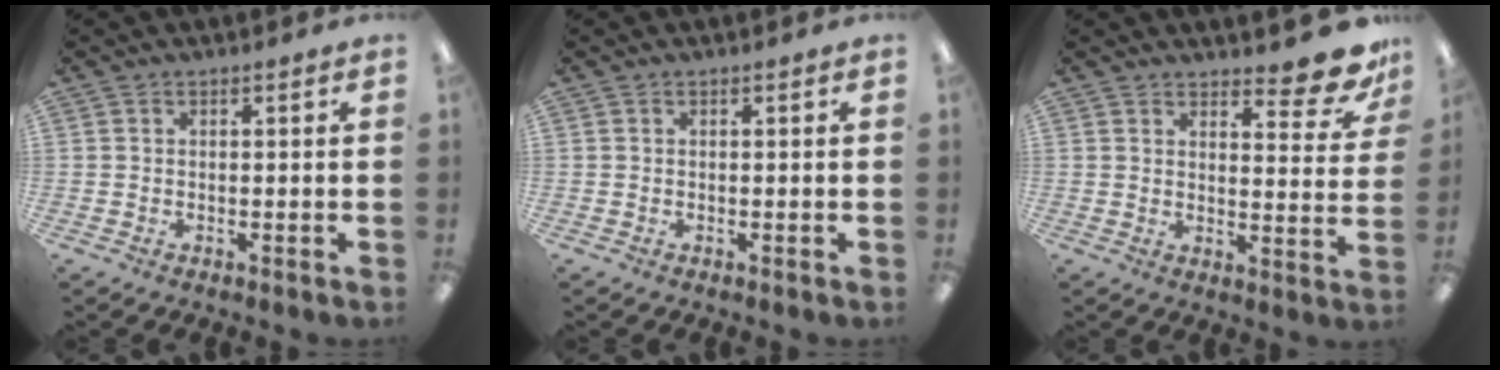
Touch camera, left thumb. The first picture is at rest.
{"total": 0.0}
{"total": 9.4, "force": [7.8, 2.6, 4.6], "torque": [-0.039, -0.063, 0.130]}